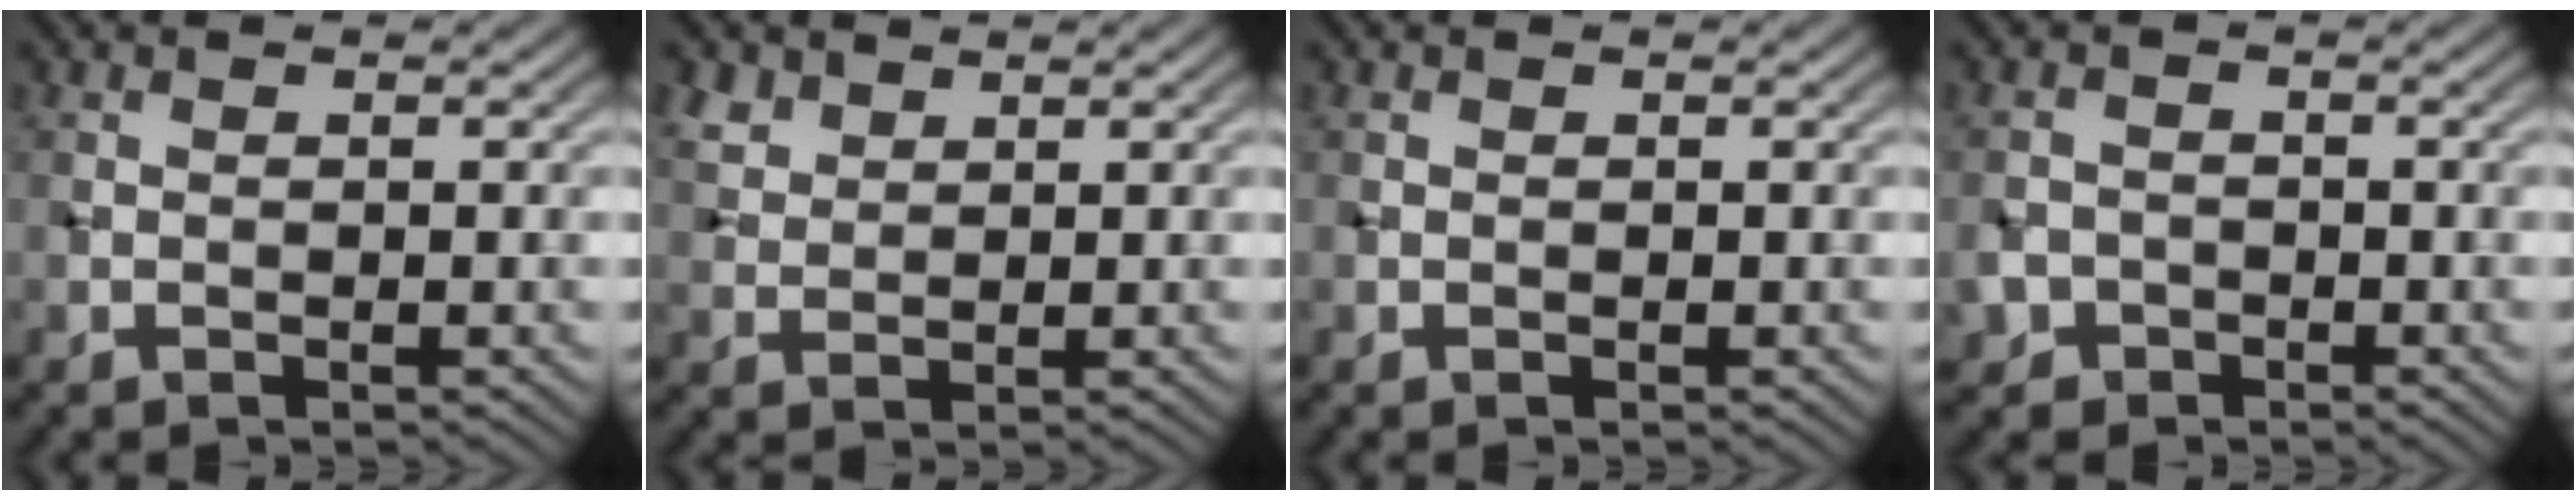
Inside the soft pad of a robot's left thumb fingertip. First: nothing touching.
{"total": 2.8, "force": [2.0, 1.6, 1.0], "torque": [-0.029, 0.005, 0.048]}
{"total": 0.0}
{"total": 2.7, "force": [-1.6, 2.1, 0.6], "torque": [-0.013, -0.005, -0.035]}